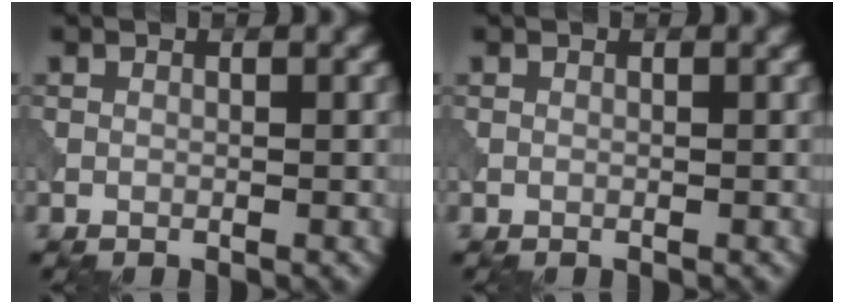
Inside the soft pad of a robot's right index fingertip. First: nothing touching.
{"total": 0.0}